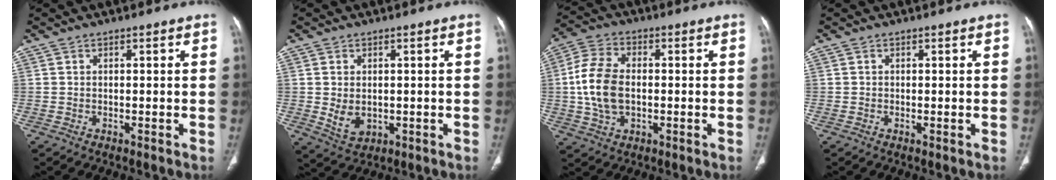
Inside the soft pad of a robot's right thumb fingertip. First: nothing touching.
{"total": 5.1, "force": [-0.2, 3.6, 3.6], "torque": [-0.056, -0.010, 0.011]}
{"total": 11.5, "force": [-0.3, 7.3, 8.9], "torque": [-0.180, 0.013, -0.008]}
{"total": 0.0}